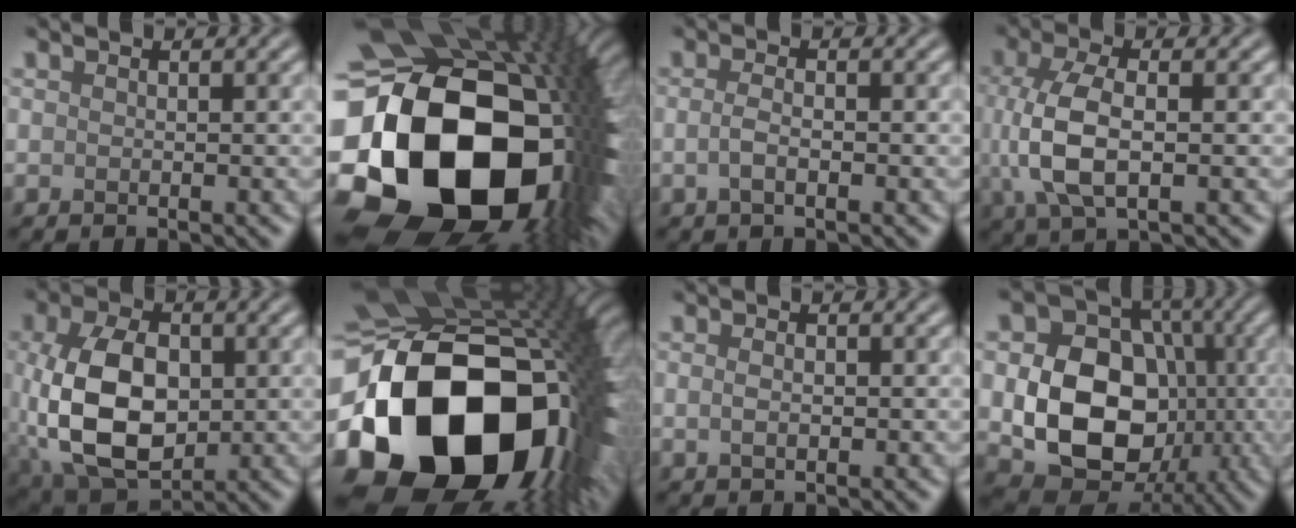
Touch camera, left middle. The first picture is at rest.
{"total": 23.2, "force": [-3.8, 17.4, 14.9], "torque": [-0.301, -0.082, -0.045]}
{"total": 1.5, "force": [-0.4, 0.5, 1.3], "torque": [-0.030, 0.003, -0.011]}
{"total": 6.2, "force": [0.2, 3.1, 5.3], "torque": [-0.126, 0.004, 0.002]}
{"total": 11.0, "force": [-0.3, 7.3, 8.3], "torque": [-0.187, -0.008, 0.003]}
{"total": 22.2, "force": [-5.4, 15.6, 14.9], "torque": [-0.311, -0.087, -0.046]}
{"total": 1.0, "force": [-0.1, 0.4, 0.9], "torque": [-0.020, 0.002, -0.004]}
{"total": 11.5, "force": [-1.5, 8.9, 7.1], "torque": [-0.119, -0.007, -0.025]}